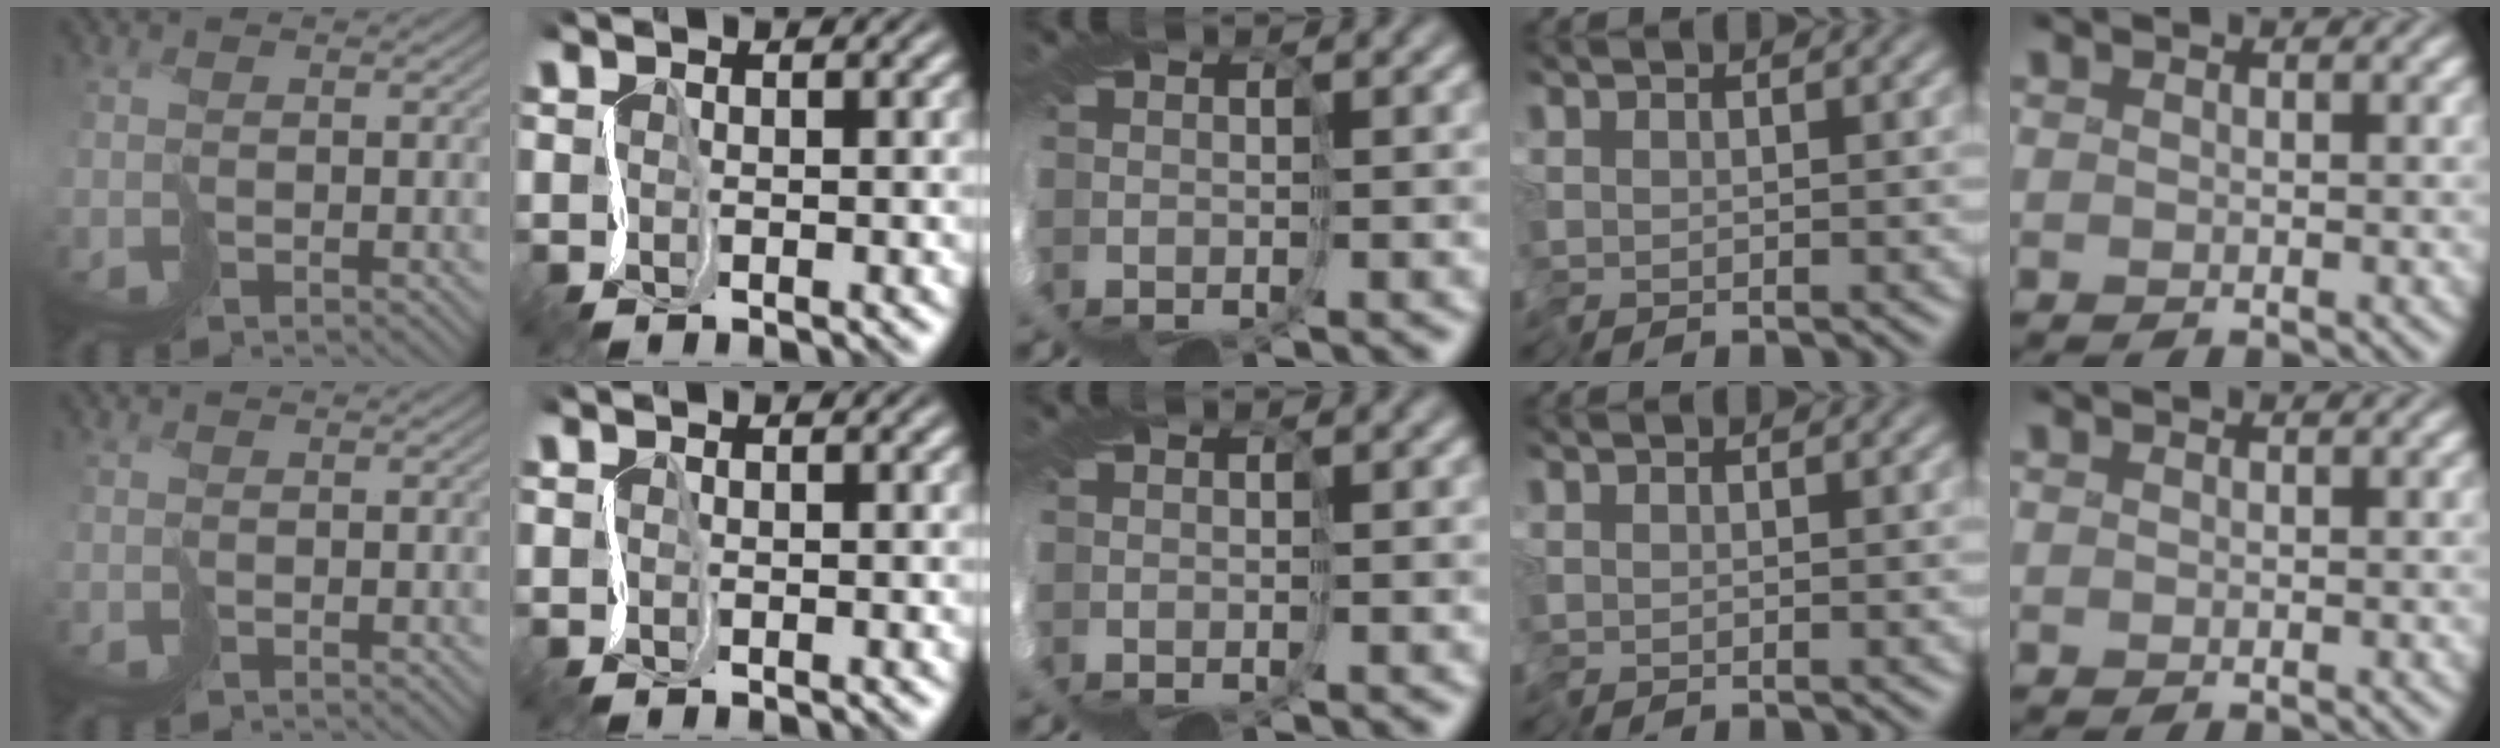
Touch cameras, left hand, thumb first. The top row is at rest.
{}